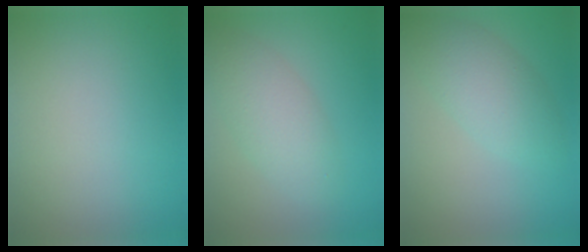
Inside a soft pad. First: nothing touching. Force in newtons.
{"total": 3.8, "press": 3.8, "slide": 0.1}
{"total": 3.9, "press": 3.9, "slide": 0.0}